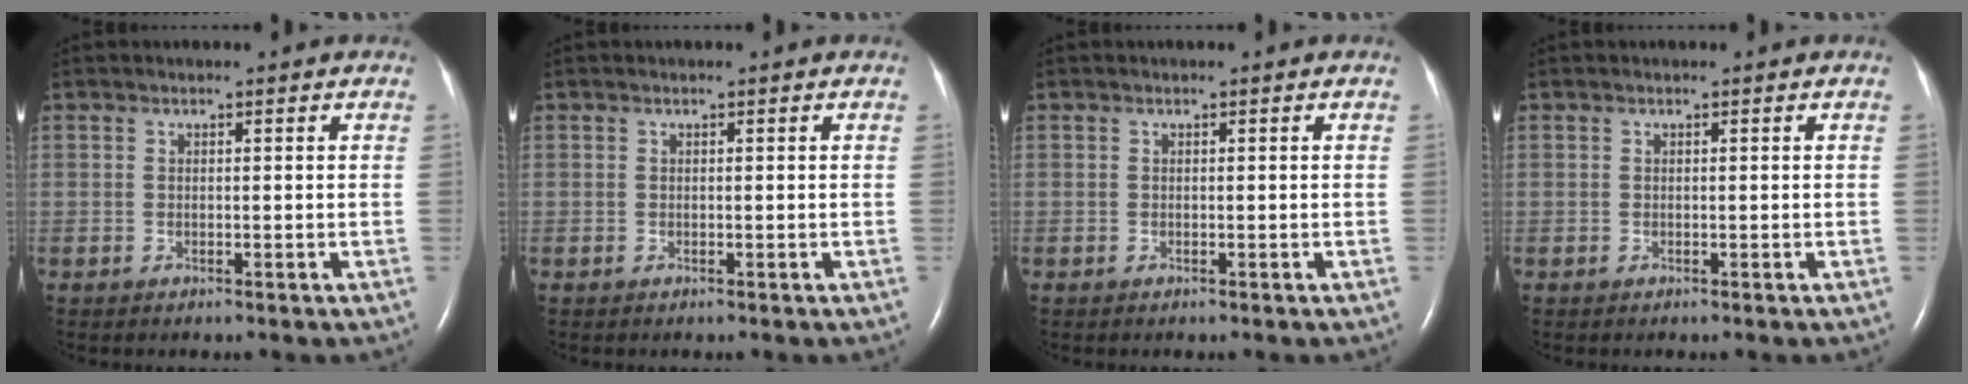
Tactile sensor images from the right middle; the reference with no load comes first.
{"total": 0.0}
{"total": 0.0}
{"total": 0.0}